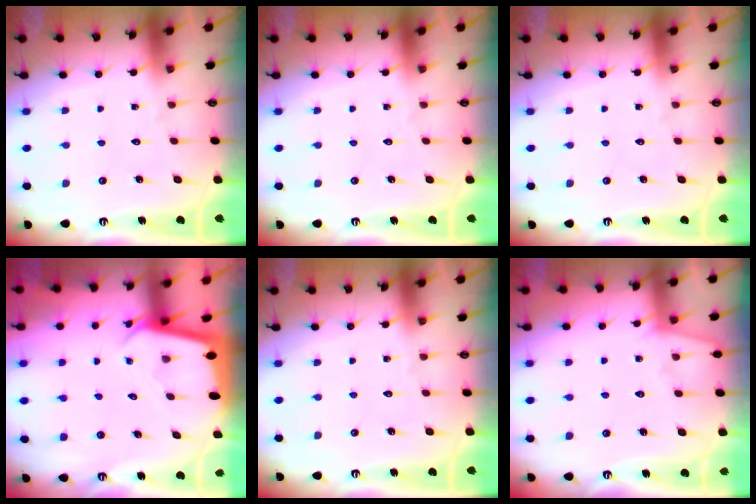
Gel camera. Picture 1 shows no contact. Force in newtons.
{"total": 0.0}
{"total": 0.0}
{"total": 1.9, "press": 1.9, "slide": 0.1}
{"total": 0.0}
{"total": 1.6, "press": 1.5, "slide": 0.3}